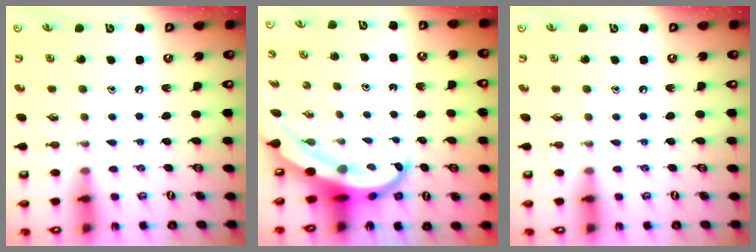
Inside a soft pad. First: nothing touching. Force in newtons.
{"total": 5.9, "press": 5.8, "slide": 0.6}
{"total": 0.0}